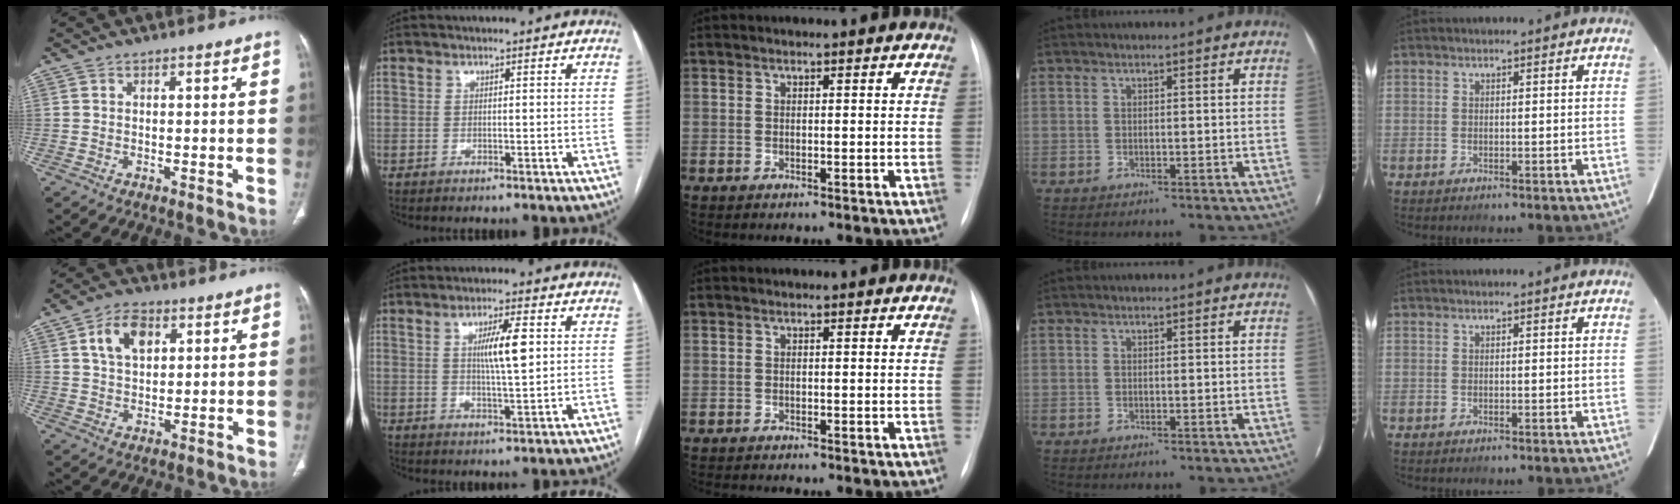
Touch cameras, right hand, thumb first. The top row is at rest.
{"thumb": {"total": 8.2, "force": [3.1, 5.2, 5.5], "torque": [-0.081, -0.004, 0.054]}, "index": {"total": 6.6, "force": [1.4, 0.7, 6.4], "torque": [-0.112, 0.002, 0.025]}, "middle": {"total": 1.8, "force": [-1.8, -0.1, 0.5], "torque": [-0.005, -0.004, -0.025]}}